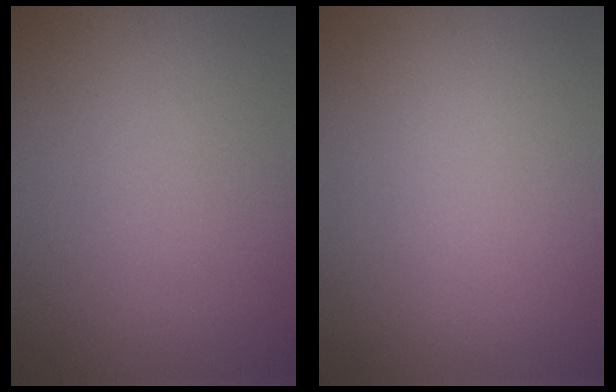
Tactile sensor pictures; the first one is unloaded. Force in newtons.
{"total": 0.0}